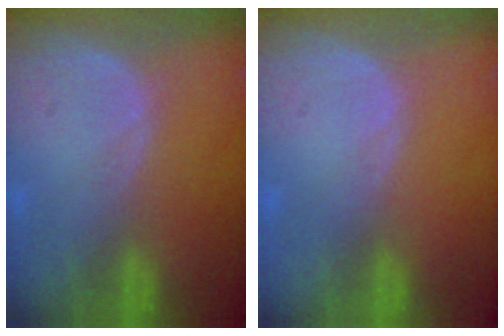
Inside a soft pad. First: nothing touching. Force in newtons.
{"total": 0.0}